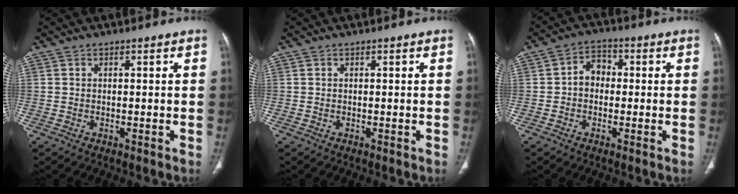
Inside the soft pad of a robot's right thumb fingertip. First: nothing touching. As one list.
[{"total": 0.0}, {"total": 4.7, "force": [-0.4, 3.8, 2.8], "torque": [-0.026, 0.019, -0.018]}]